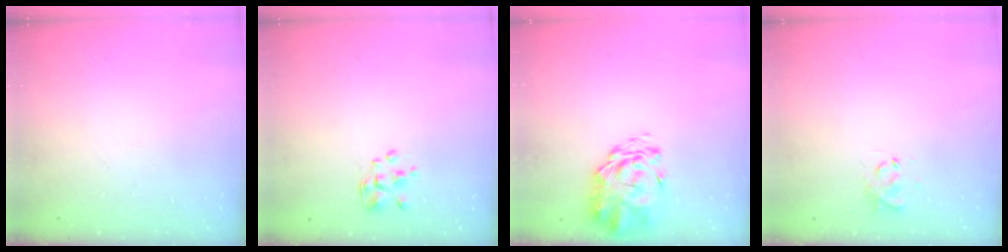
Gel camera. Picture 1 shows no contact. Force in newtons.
{"total": 2.3, "press": 2.1, "slide": 0.7}
{"total": 4.1, "press": 3.8, "slide": 1.4}
{"total": 2.8, "press": 2.7, "slide": 0.8}